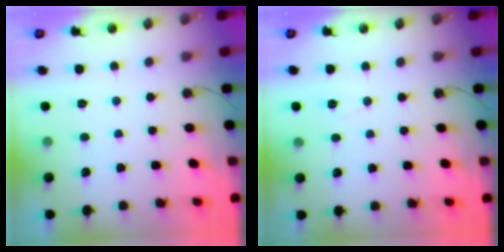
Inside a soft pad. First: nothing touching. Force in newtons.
{"total": 5.5, "press": 3.1, "slide": 4.5}